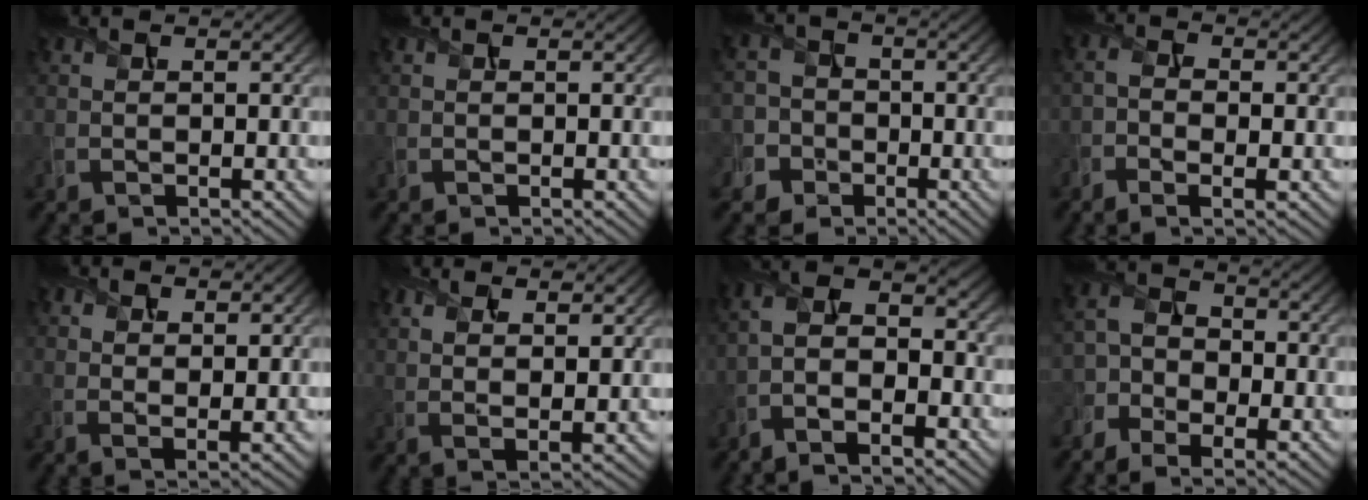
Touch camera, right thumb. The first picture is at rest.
{"total": 0.0}
{"total": 5.5, "force": [-2.3, 4.8, 1.0], "torque": [-0.031, -0.001, -0.066]}
{"total": 3.5, "force": [-1.4, 1.6, 2.7], "torque": [-0.055, -0.006, -0.028]}
{"total": 3.5, "force": [2.2, 1.3, 2.5], "torque": [-0.056, -0.008, 0.046]}
{"total": 7.0, "force": [4.5, 2.3, 4.9], "torque": [-0.080, -0.003, 0.068]}
{"total": 7.3, "force": [-3.9, 2.8, 5.4], "torque": [-0.109, -0.005, -0.075]}
{"total": 6.4, "force": [-3.7, 4.0, 3.4], "torque": [-0.075, -0.016, -0.072]}